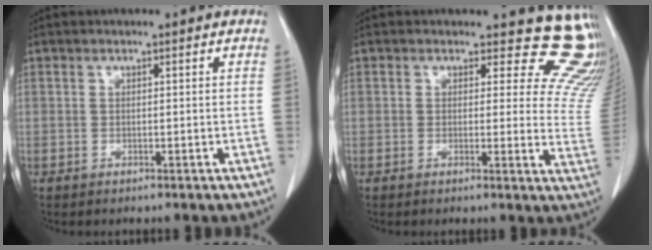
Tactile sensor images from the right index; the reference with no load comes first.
{"total": 14.5, "force": [13.5, 4.6, 2.6], "torque": [0.009, -0.094, 0.104]}